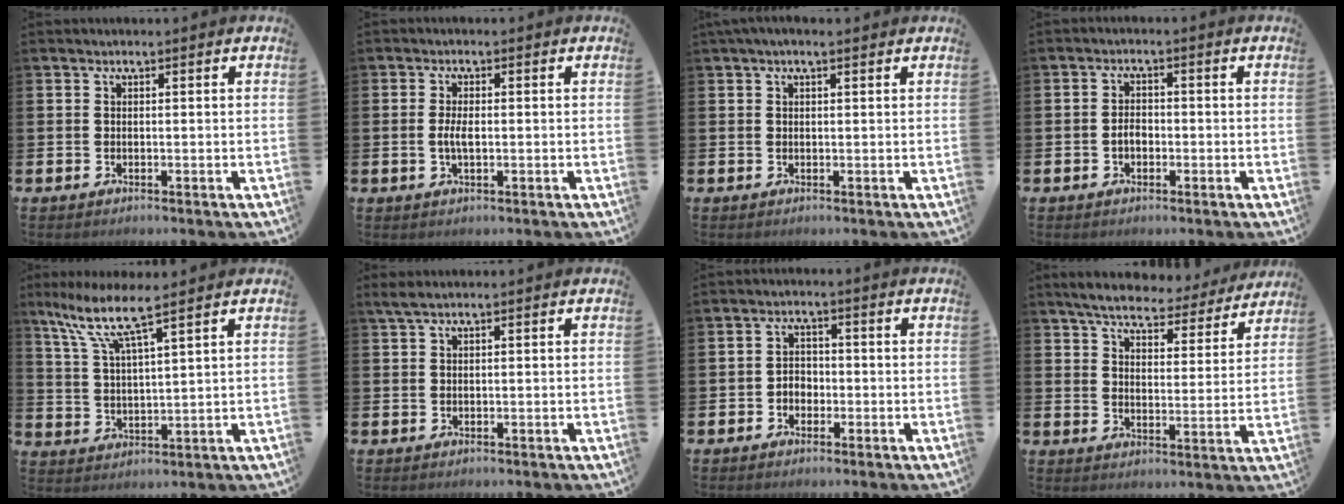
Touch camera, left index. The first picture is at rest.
{"total": 2.5, "force": [-0.1, 1.0, 2.3], "torque": [-0.037, -0.001, -0.005]}
{"total": 1.3, "force": [0.9, 0.2, 0.9], "torque": [-0.013, 0.001, 0.013]}
{"total": 2.2, "force": [-0.5, 1.5, 1.5], "torque": [-0.014, 0.000, -0.015]}
{"total": 7.7, "force": [6.0, 0.7, 4.8], "torque": [-0.114, -0.022, 0.102]}
{"total": 1.4, "force": [0.9, 0.1, 1.0], "torque": [-0.023, 0.004, 0.015]}
{"total": 2.3, "force": [-1.0, 1.9, 0.9], "torque": [-0.014, 0.005, -0.025]}
{"total": 6.2, "force": [5.9, 1.3, 1.7], "torque": [-0.050, -0.037, 0.098]}